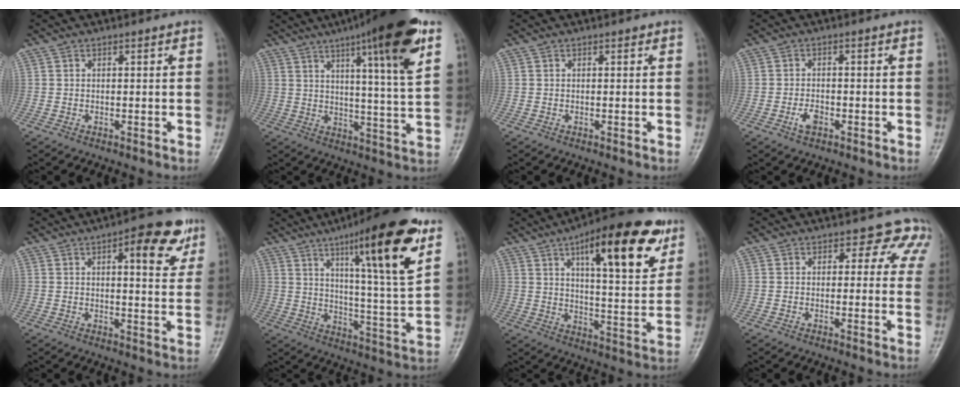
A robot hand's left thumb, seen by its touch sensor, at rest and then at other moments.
{"total": 18.5, "force": [9.7, 2.4, 15.6], "torque": [-0.213, -0.036, 0.138]}
{"total": 0.0}
{"total": 2.8, "force": [-1.4, 1.6, 1.9], "torque": [-0.036, 0.007, -0.026]}
{"total": 11.3, "force": [5.3, 4.0, 9.1], "torque": [-0.086, -0.014, 0.061]}
{"total": 20.9, "force": [11.0, 3.1, 17.5], "torque": [-0.239, -0.051, 0.167]}
{"total": 21.8, "force": [10.9, 7.2, 17.5], "torque": [-0.219, -0.033, 0.158]}
{"total": 6.6, "force": [4.7, 4.2, 1.9], "torque": [0.025, -0.016, 0.030]}